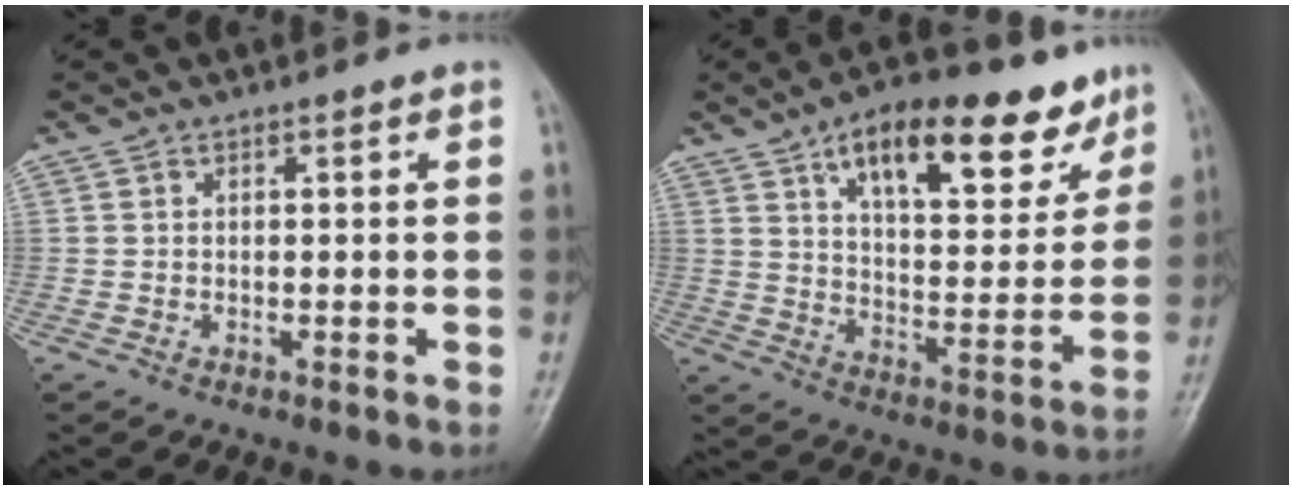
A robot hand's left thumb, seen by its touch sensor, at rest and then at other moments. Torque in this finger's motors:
{"motor_torque": [1.66, 1.55, 1.47, -1.29, 0.10]}